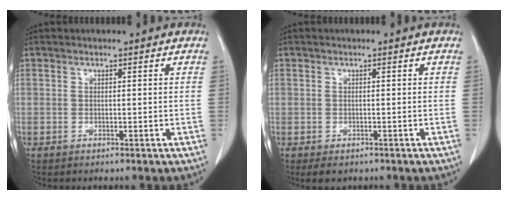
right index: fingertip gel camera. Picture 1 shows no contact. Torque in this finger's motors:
{"motor_torque": [-0.79, 0.33, -0.41, -0.21]}